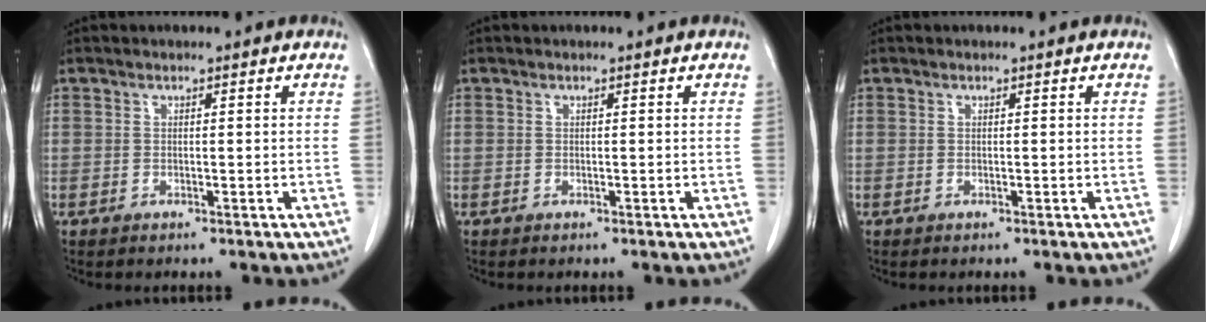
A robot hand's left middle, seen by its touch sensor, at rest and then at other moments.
{"total": 0.0}
{"total": 0.0}